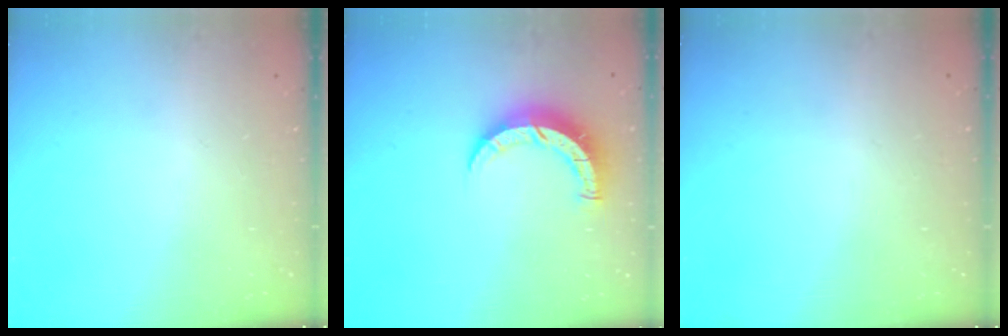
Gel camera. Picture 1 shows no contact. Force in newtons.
{"total": 7.5, "press": 7.5, "slide": 0.5}
{"total": 2.6, "press": 2.6, "slide": 0.2}